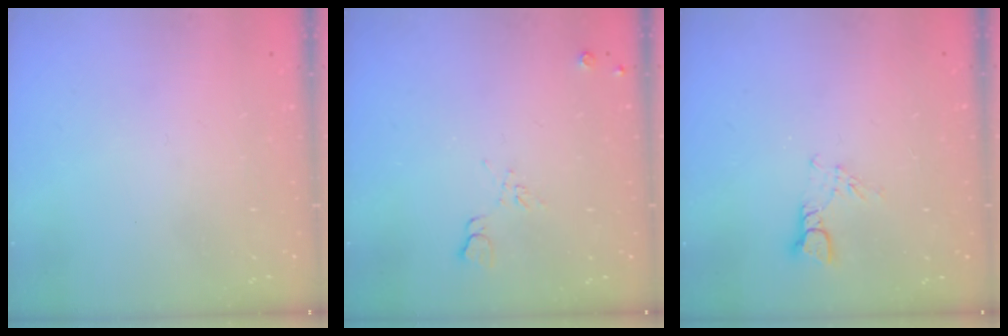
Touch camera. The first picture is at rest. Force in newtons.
{"total": 7.1, "press": 7.1, "slide": 0.9}
{"total": 3.6, "press": 3.6, "slide": 0.3}